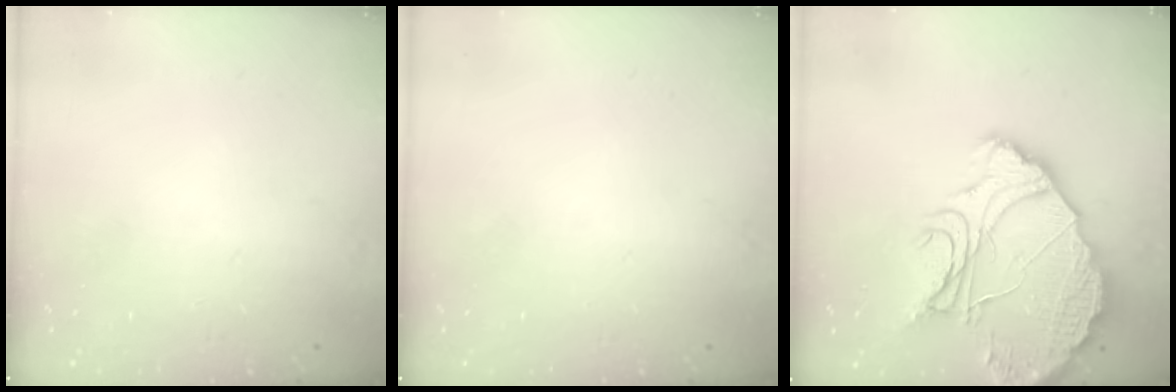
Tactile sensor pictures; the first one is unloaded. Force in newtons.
{"total": 0.0}
{"total": 18.1, "press": 18.0, "slide": 1.8}